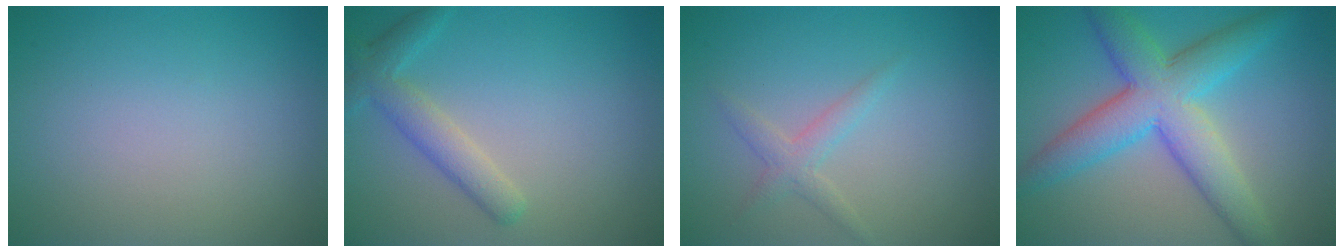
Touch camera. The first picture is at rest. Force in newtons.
{"total": 3.1, "press": 3.1, "slide": 0.3}
{"total": 1.7, "press": 1.7, "slide": 0.1}
{"total": 7.8, "press": 7.8, "slide": 0.1}